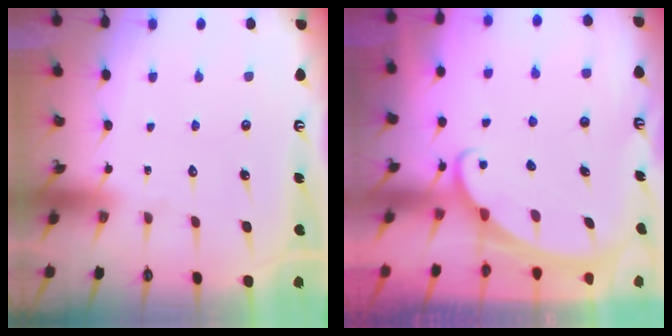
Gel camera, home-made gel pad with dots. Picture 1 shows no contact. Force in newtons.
{"total": 1.9, "press": 1.9, "slide": 0.1}